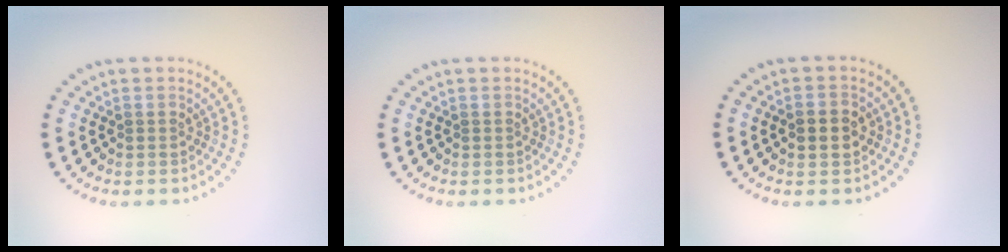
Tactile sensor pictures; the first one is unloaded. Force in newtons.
{"total": 0.0}
{"total": 2.7, "press": 2.7, "slide": 0.2}